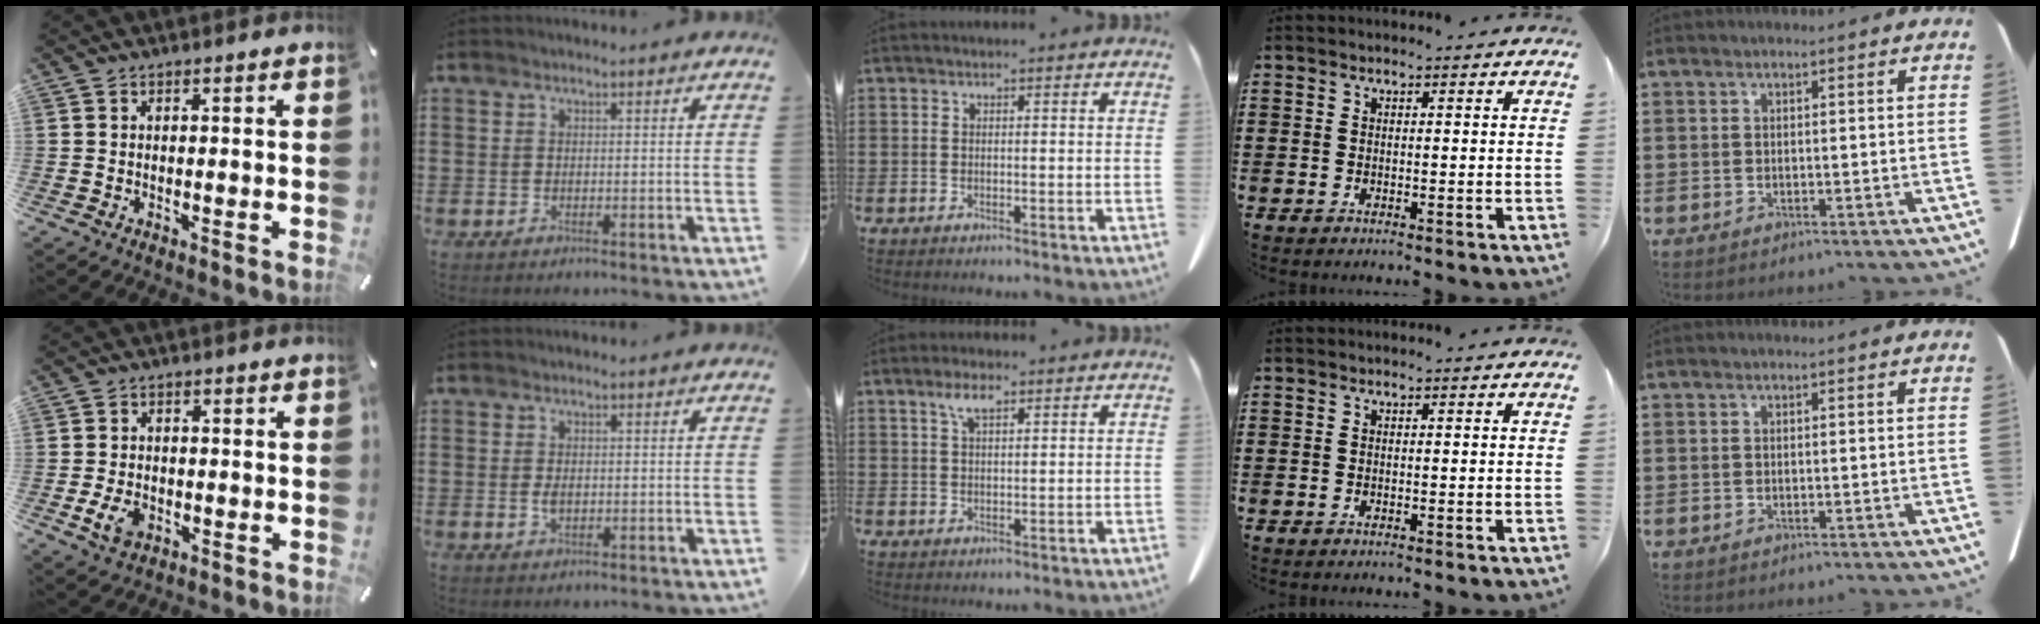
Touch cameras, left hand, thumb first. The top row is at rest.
{"thumb": {"total": 5.1, "force": [-1.7, 3.7, 3.1], "torque": [-0.078, 0.001, -0.034]}, "index": {"total": 1.9, "force": [-0.1, 0.9, 1.6], "torque": [-0.040, -0.002, -0.004]}, "middle": {"total": 3.7, "force": [2.1, 1.1, 2.9], "torque": [-0.063, 0.005, 0.037]}}